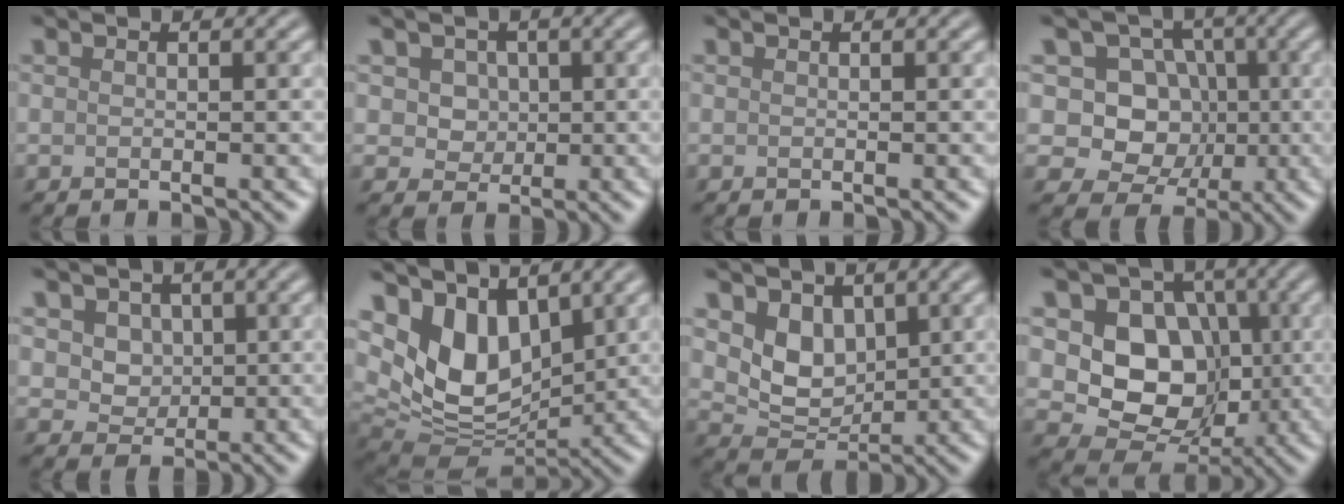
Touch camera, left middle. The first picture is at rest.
{"total": 4.1, "force": [1.6, 3.2, 1.9], "torque": [-0.036, 0.008, 0.020]}
{"total": 0.0}
{"total": 8.3, "force": [0.9, 7.4, 3.7], "torque": [-0.061, 0.018, -0.016]}
{"total": 4.4, "force": [1.9, 3.4, 2.0], "torque": [-0.045, 0.001, 0.033]}
{"total": 8.1, "force": [3.7, 5.0, 5.3], "torque": [-0.119, -0.014, 0.063]}
{"total": 4.1, "force": [1.6, 3.0, 2.3], "torque": [-0.052, -0.014, 0.029]}
{"total": 8.6, "force": [0.5, 7.1, 4.8], "torque": [-0.075, -0.008, -0.007]}